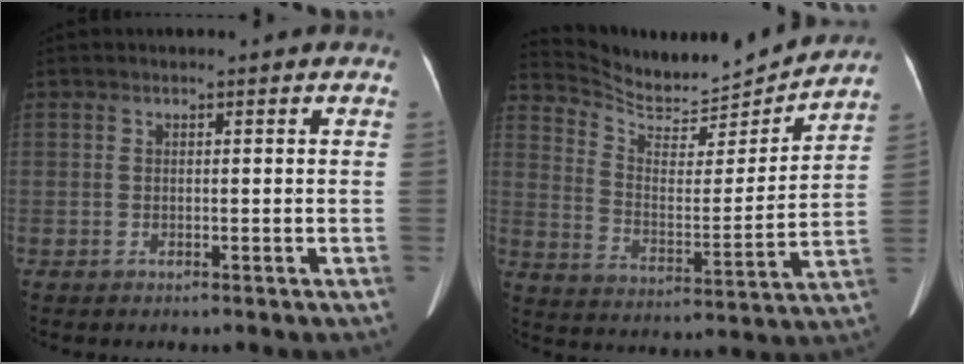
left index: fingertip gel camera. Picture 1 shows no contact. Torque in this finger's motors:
{"motor_torque": [-0.35, -1.23, -0.02, -0.03]}